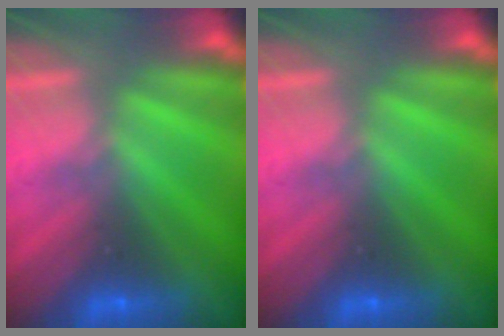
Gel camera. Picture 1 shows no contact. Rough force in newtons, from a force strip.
{"total": 0.0}